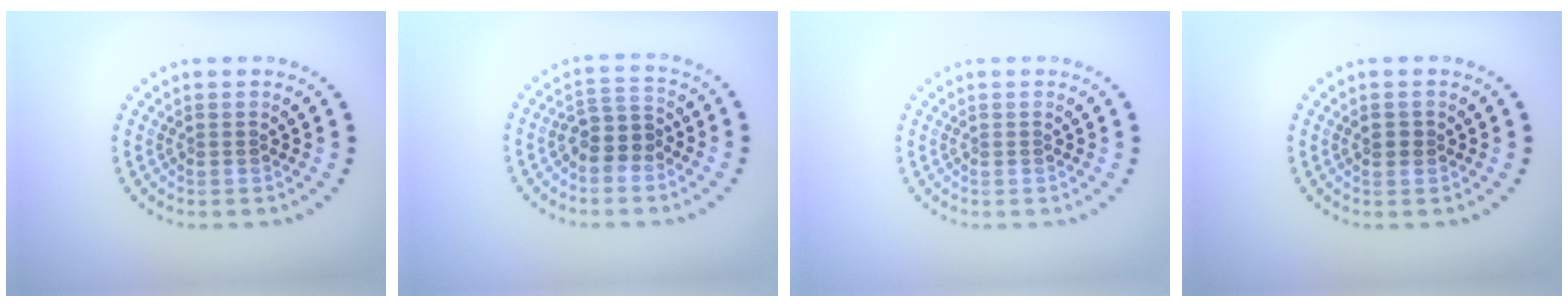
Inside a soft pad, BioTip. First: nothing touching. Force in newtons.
{"total": 2.9, "press": 2.6, "slide": 1.4}
{"total": 0.0}
{"total": 1.1, "press": 1.1, "slide": 0.3}